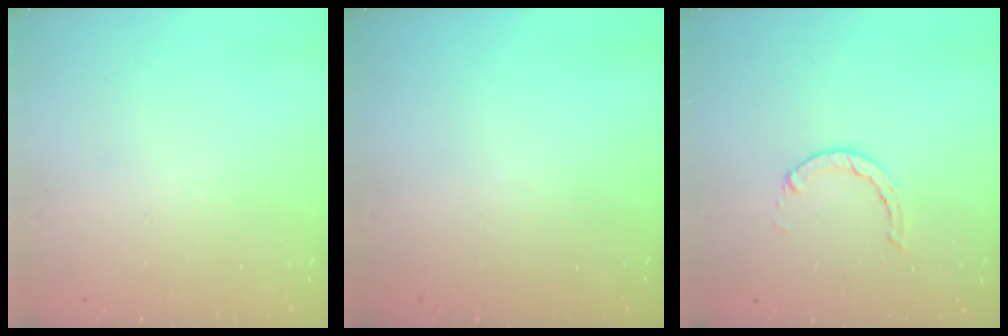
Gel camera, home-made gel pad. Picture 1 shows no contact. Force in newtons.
{"total": 0.0}
{"total": 1.3, "press": 1.3, "slide": 0.3}